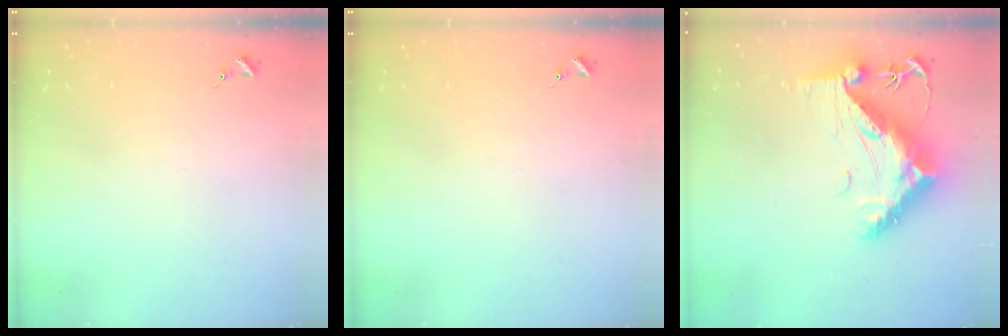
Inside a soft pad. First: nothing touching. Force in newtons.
{"total": 0.0}
{"total": 19.4, "press": 19.3, "slide": 1.7}